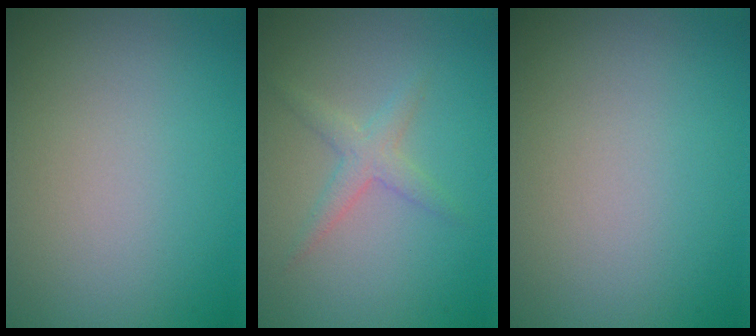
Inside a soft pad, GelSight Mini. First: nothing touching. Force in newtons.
{"total": 2.0, "press": 2.0, "slide": 0.1}
{"total": 0.0}